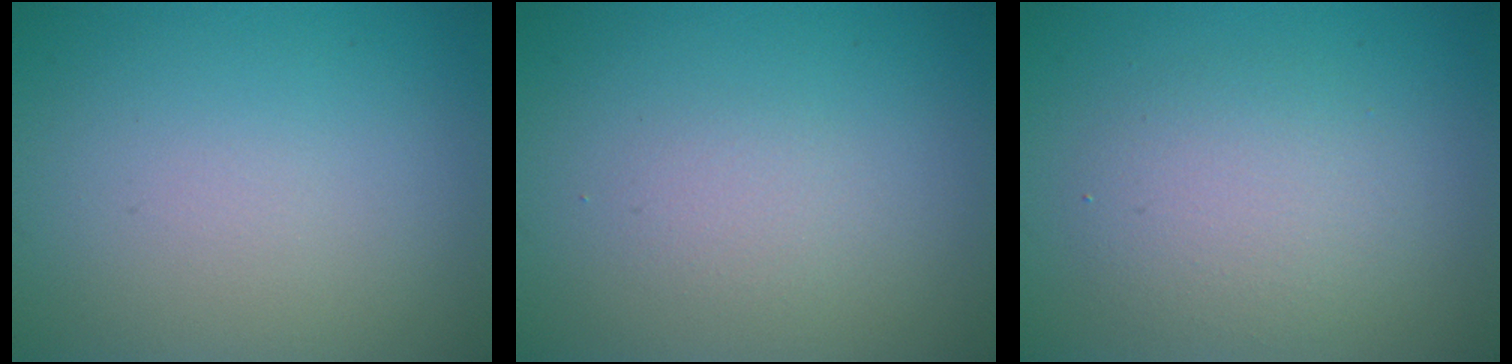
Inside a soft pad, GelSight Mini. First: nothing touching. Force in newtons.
{"total": 1.2, "press": 1.2, "slide": 0.1}
{"total": 3.4, "press": 3.4, "slide": 0.2}